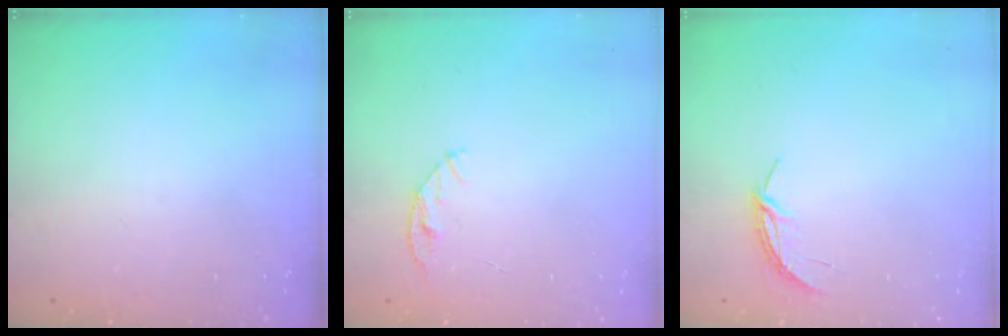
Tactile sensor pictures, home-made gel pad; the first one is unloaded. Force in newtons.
{"total": 4.8, "press": 4.8, "slide": 0.5}
{"total": 4.4, "press": 4.3, "slide": 0.4}